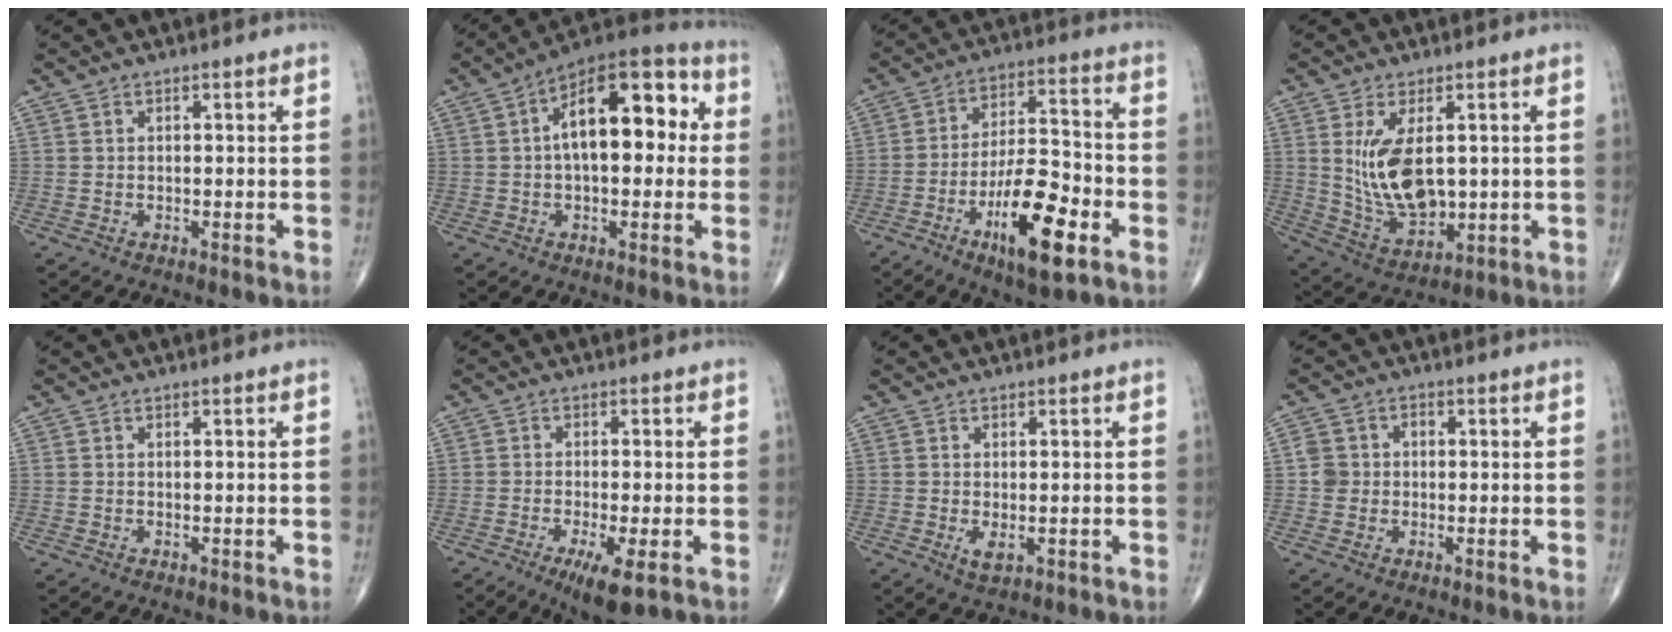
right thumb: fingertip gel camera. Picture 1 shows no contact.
{"total": 17.3, "force": [2.7, 8.7, 14.8], "torque": [-0.197, 0.039, 0.029]}
{"total": 16.3, "force": [-7.1, 5.4, 13.6], "torque": [-0.221, 0.032, -0.114]}
{"total": 12.3, "force": [1.7, 6.6, 10.3], "torque": [-0.177, -0.019, 0.050]}
{"total": 0.0}
{"total": 6.9, "force": [-3.1, 1.4, 6.0], "torque": [-0.106, -0.016, -0.049]}
{"total": 2.2, "force": [-0.4, 1.0, 1.9], "torque": [-0.032, -0.006, 0.000]}
{"total": 3.7, "force": [-0.3, 3.5, 1.2], "torque": [-0.006, 0.011, -0.011]}